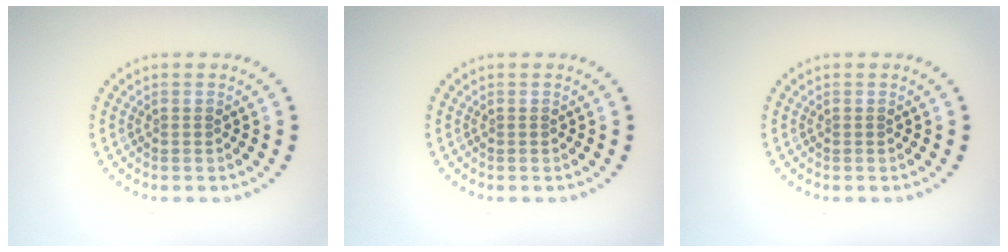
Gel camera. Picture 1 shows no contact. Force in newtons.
{"total": 0.0}
{"total": 0.0}